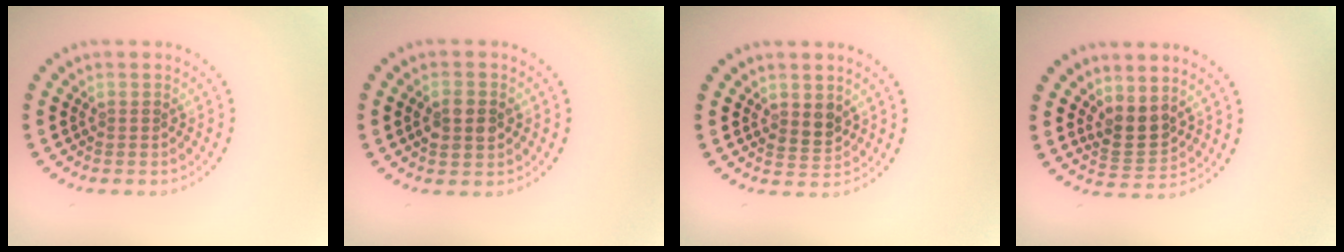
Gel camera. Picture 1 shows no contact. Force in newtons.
{"total": 2.8, "press": 2.8, "slide": 0.1}
{"total": 1.9, "press": 1.8, "slide": 0.7}
{"total": 2.6, "press": 2.3, "slide": 1.3}